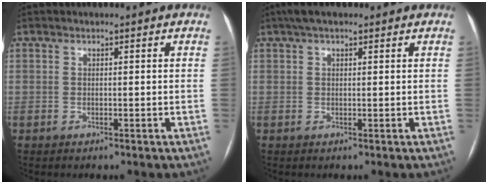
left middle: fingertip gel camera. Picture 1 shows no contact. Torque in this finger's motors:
{"motor_torque": [0.42, -0.48, 0.16, 0.06]}